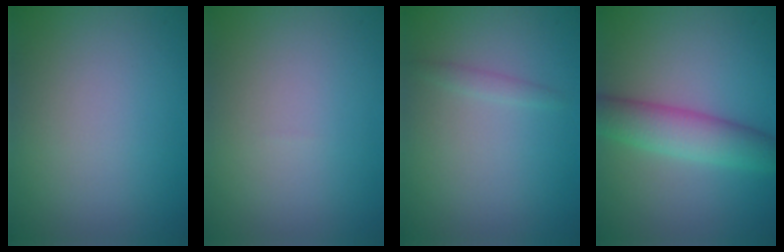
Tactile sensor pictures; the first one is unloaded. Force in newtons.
{"total": 0.0}
{"total": 0.9, "press": 0.9, "slide": 0.0}
{"total": 5.2, "press": 5.2, "slide": 0.2}